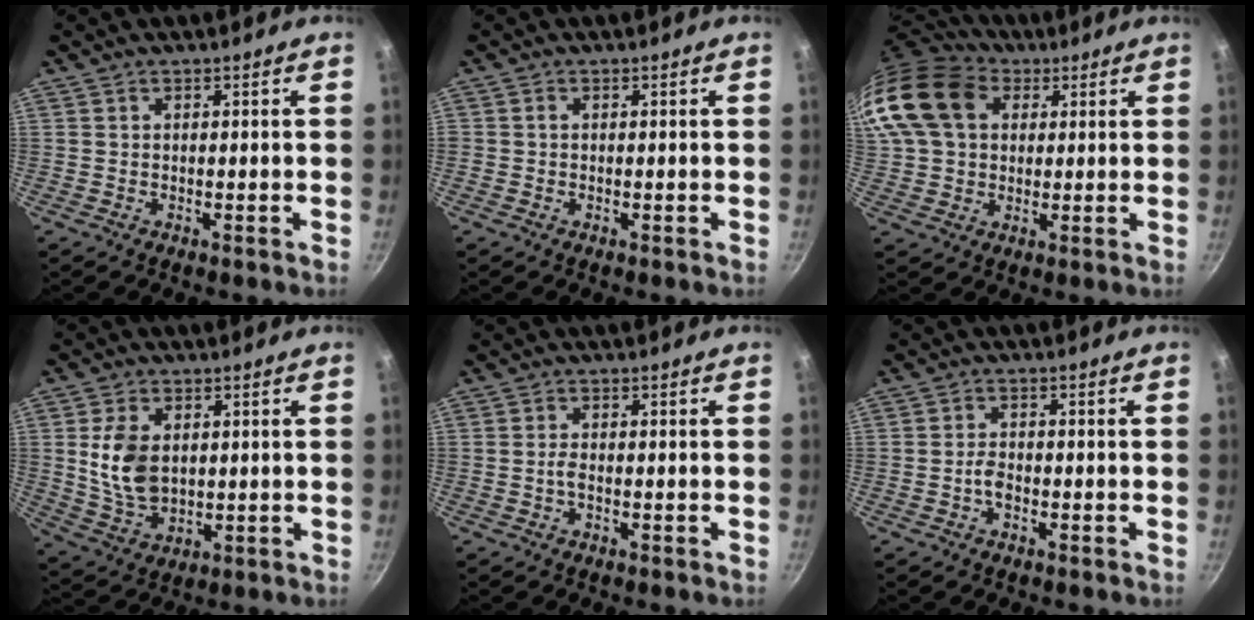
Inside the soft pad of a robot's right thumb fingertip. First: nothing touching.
{"total": 0.6, "force": [-0.1, 0.6, 0.2], "torque": [-0.002, 0.003, -0.004]}
{"total": 18.3, "force": [5.5, 13.8, 10.7], "torque": [-0.218, 0.025, 0.088]}
{"total": 9.9, "force": [1.4, 6.6, 7.3], "torque": [-0.130, -0.015, 0.036]}
{"total": 1.5, "force": [-0.6, 0.7, 1.2], "torque": [-0.026, 0.008, -0.013]}
{"total": 2.3, "force": [-1.1, 1.4, 1.5], "torque": [-0.022, 0.016, -0.022]}